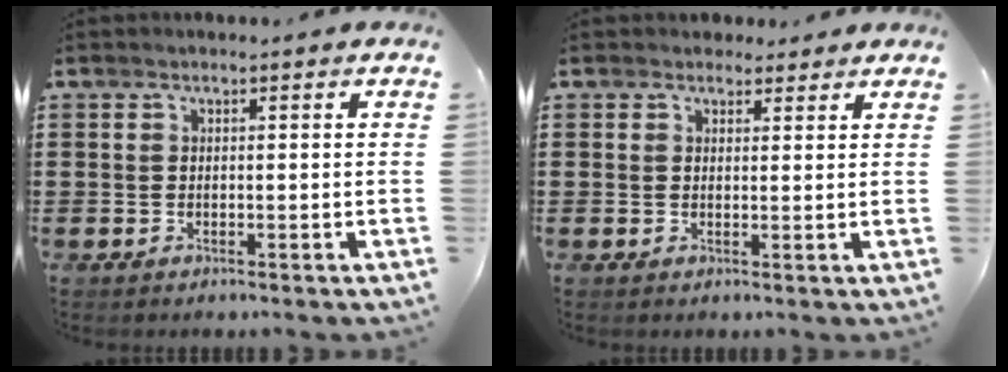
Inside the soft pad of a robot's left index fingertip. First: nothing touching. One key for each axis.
{"total": 2.1, "fx": 1.6, "fy": 1.3, "fz": 0.1, "tx": 0.000, "ty": 0.004, "tz": 0.029}